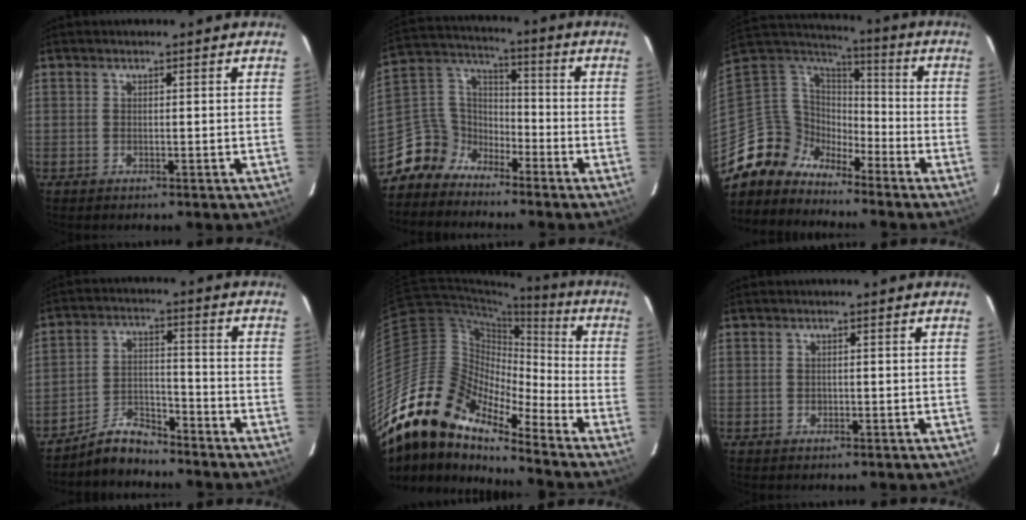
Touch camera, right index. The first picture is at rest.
{"total": 9.3, "force": [-7.4, 5.6, 0.5], "torque": [-0.039, 0.050, -0.162]}
{"total": 10.8, "force": [-8.9, 6.0, 0.8], "torque": [-0.039, 0.042, -0.186]}
{"total": 6.5, "force": [-6.2, 1.8, 1.1], "torque": [-0.031, 0.028, -0.112]}
{"total": 18.8, "force": [-15.4, 6.8, 8.4], "torque": [-0.141, -0.002, -0.307]}
{"total": 0.7, "force": [-0.1, 0.7, 0.2], "torque": [0.000, 0.000, -0.002]}